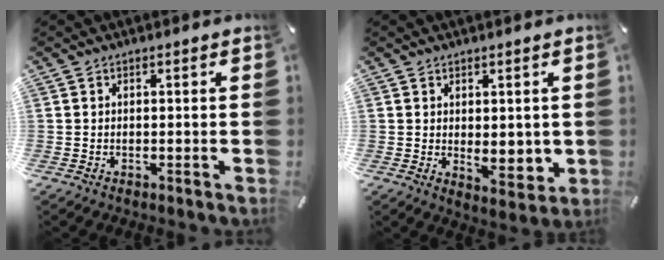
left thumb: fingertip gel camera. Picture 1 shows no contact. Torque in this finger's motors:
{"motor_torque": [0.31, 0.27, 0.05, 0.01, 0.06]}